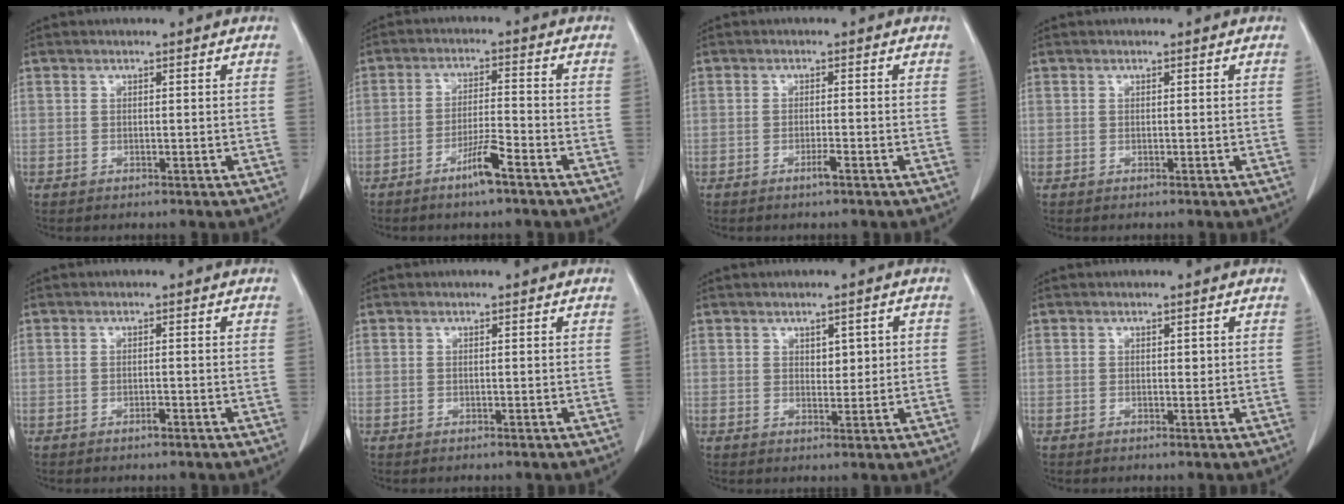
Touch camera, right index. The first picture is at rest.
{"total": 5.2, "force": [-3.4, 0.0, 4.0], "torque": [-0.074, -0.004, -0.065]}
{"total": 1.5, "force": [-0.9, -0.1, 1.2], "torque": [-0.024, -0.001, -0.017]}
{"total": 0.0}
{"total": 0.8, "force": [-0.6, 0.1, 0.6], "torque": [-0.013, 0.000, -0.009]}
{"total": 0.0}
{"total": 3.0, "force": [0.7, 1.5, 2.5], "torque": [-0.035, 0.003, 0.014]}
{"total": 0.7, "force": [0.2, 0.4, 0.5], "torque": [-0.004, 0.001, 0.002]}